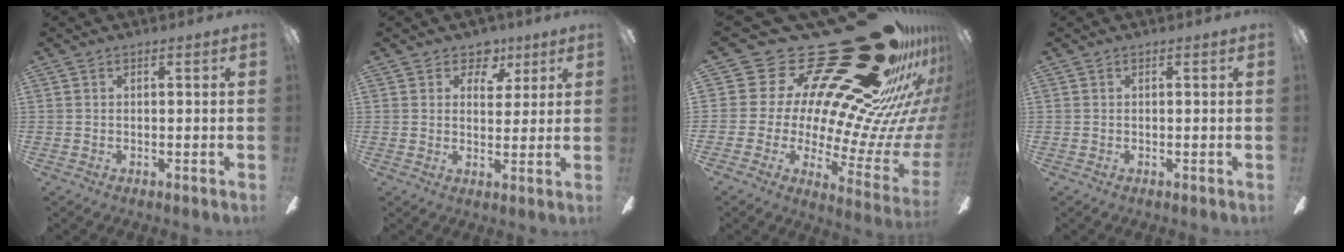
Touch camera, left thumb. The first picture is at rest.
{"total": 6.7, "force": [3.8, 4.8, 2.9], "torque": [-0.023, -0.016, 0.062]}
{"total": 42.7, "force": [25.8, 18.3, 28.7], "torque": [-0.299, -0.224, 0.534]}
{"total": 0.0}